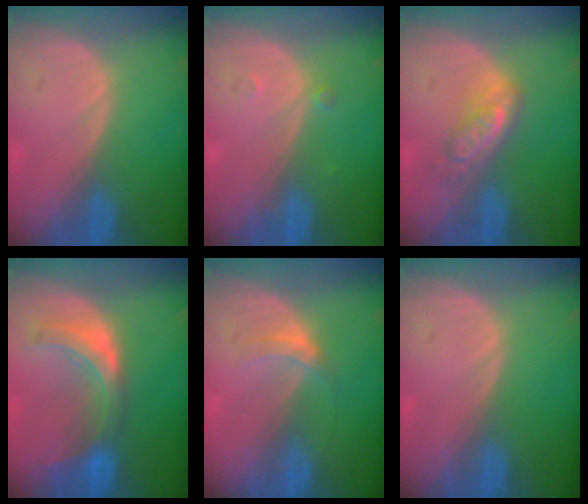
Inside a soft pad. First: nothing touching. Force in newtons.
{"total": 0.8, "press": 0.8, "slide": 0.1}
{"total": 5.0, "press": 4.6, "slide": 2.0}
{"total": 7.1, "press": 6.7, "slide": 2.2}
{"total": 2.9, "press": 2.5, "slide": 1.5}
{"total": 0.0}